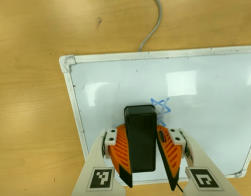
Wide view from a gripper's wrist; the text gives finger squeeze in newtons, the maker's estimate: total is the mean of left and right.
{"total": 12.6, "left": 13.7, "right": 11.5}